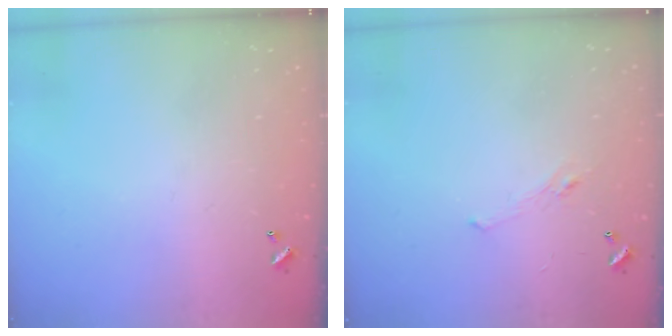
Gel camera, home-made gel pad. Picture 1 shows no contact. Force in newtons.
{"total": 1.2, "press": 0.8, "slide": 0.9}